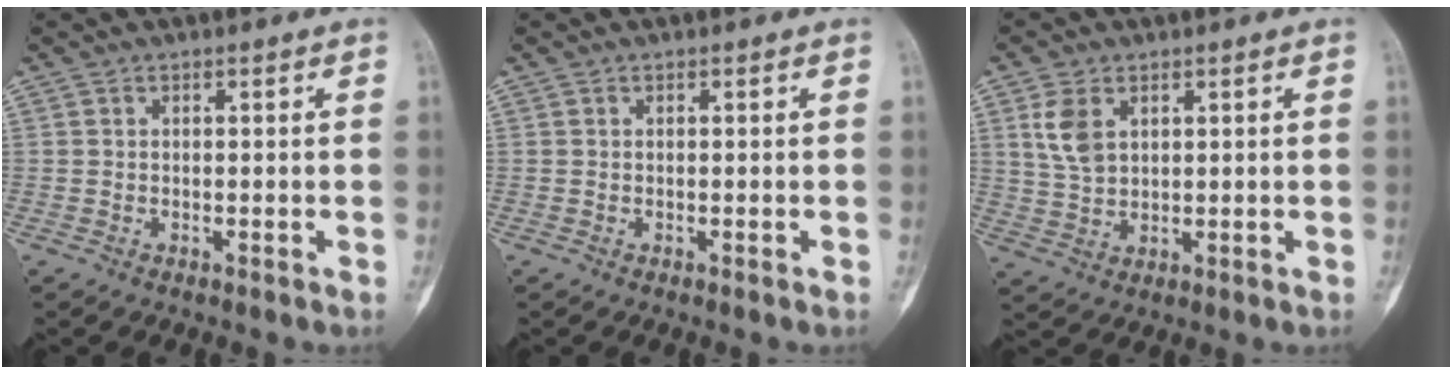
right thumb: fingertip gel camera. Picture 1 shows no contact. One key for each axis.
{"total": 0.0}
{"total": 6.3, "fx": 2.5, "fy": 4.1, "fz": 4.2, "tx": -0.072, "ty": -0.006, "tz": 0.056}